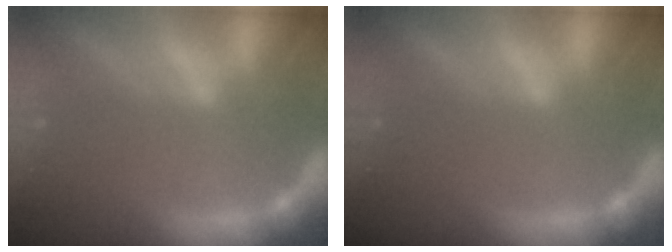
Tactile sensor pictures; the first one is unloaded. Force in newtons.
{"total": 0.0}